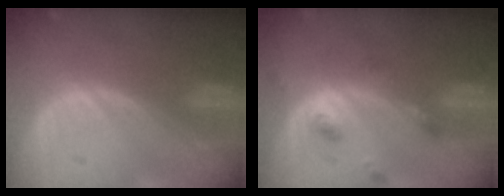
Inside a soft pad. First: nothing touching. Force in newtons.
{"total": 4.6, "press": 4.1, "slide": 2.1}